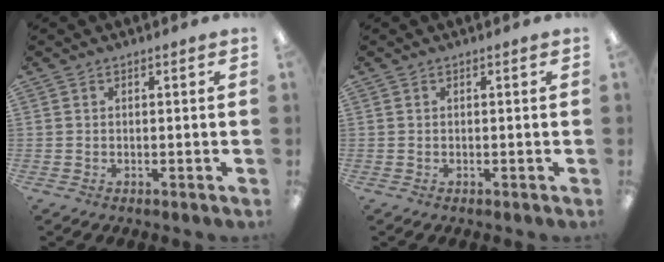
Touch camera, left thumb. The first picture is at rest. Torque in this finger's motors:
{"motor_torque": [-0.11, 0.11, 0.08, 0.08, 0.00]}